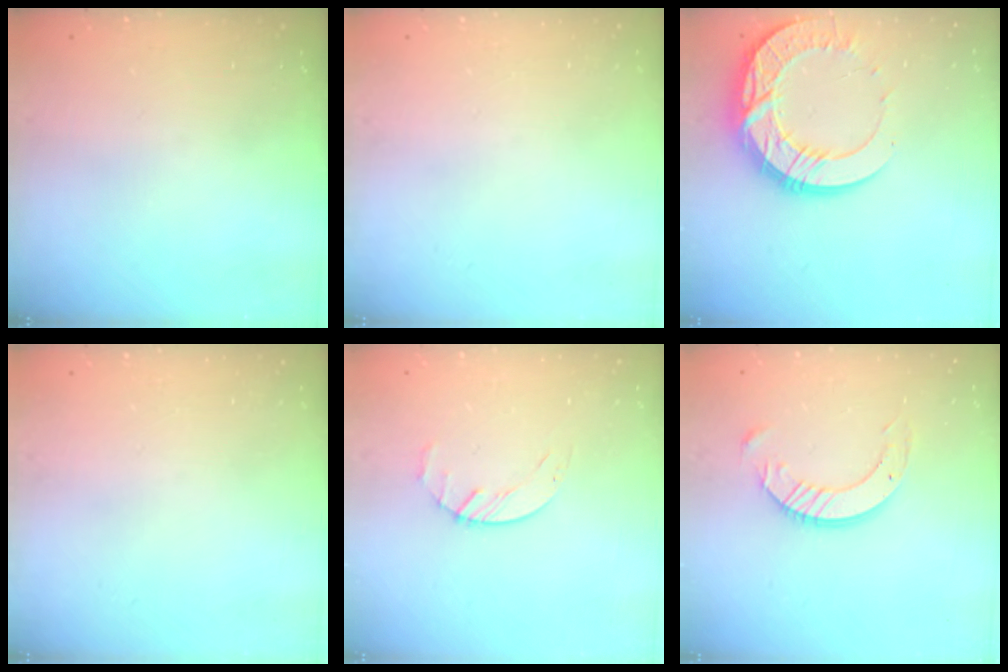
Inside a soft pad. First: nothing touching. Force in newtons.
{"total": 0.0}
{"total": 18.8, "press": 18.8, "slide": 1.7}
{"total": 0.0}
{"total": 2.7, "press": 2.6, "slide": 0.3}
{"total": 10.1, "press": 10.0, "slide": 1.0}